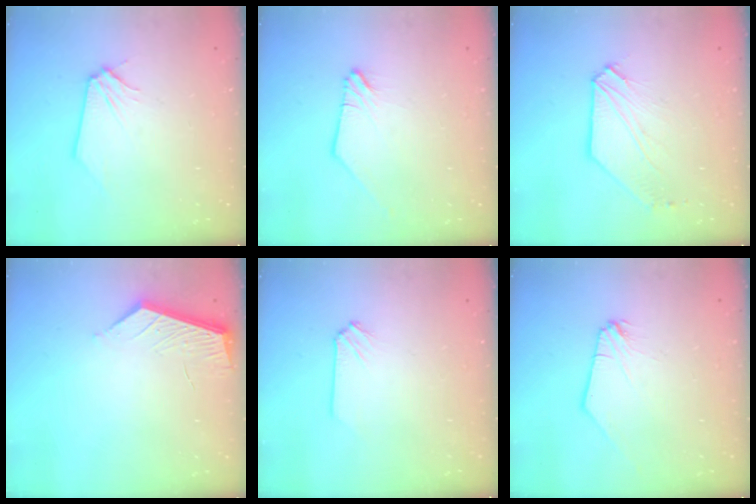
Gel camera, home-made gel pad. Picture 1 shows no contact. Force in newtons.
{"total": 0.6, "press": 0.6, "slide": 0.2}
{"total": 6.2, "press": 6.2, "slide": 0.8}
{"total": 4.0, "press": 4.0, "slide": 0.3}
{"total": 0.0}
{"total": 0.0}